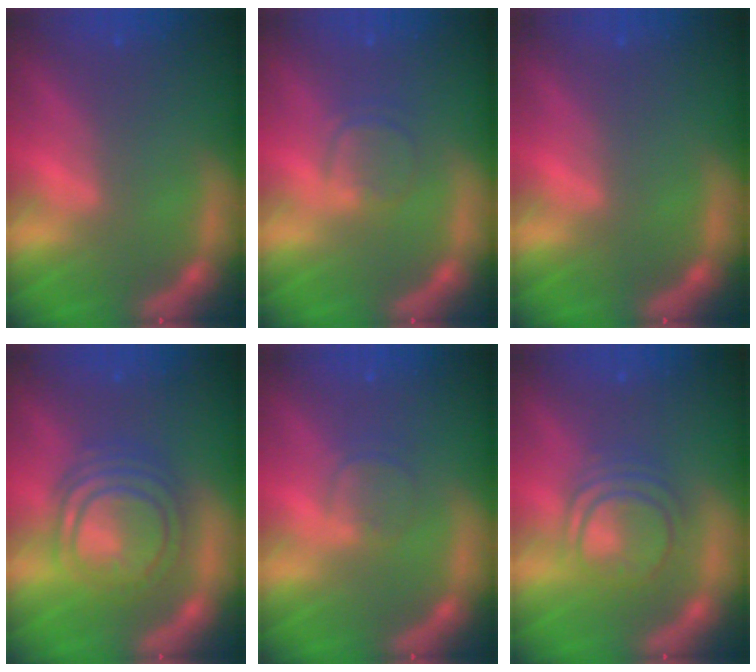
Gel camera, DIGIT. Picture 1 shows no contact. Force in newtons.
{"total": 2.4}
{"total": 0.0}
{"total": 8.6}
{"total": 1.9}
{"total": 5.6}